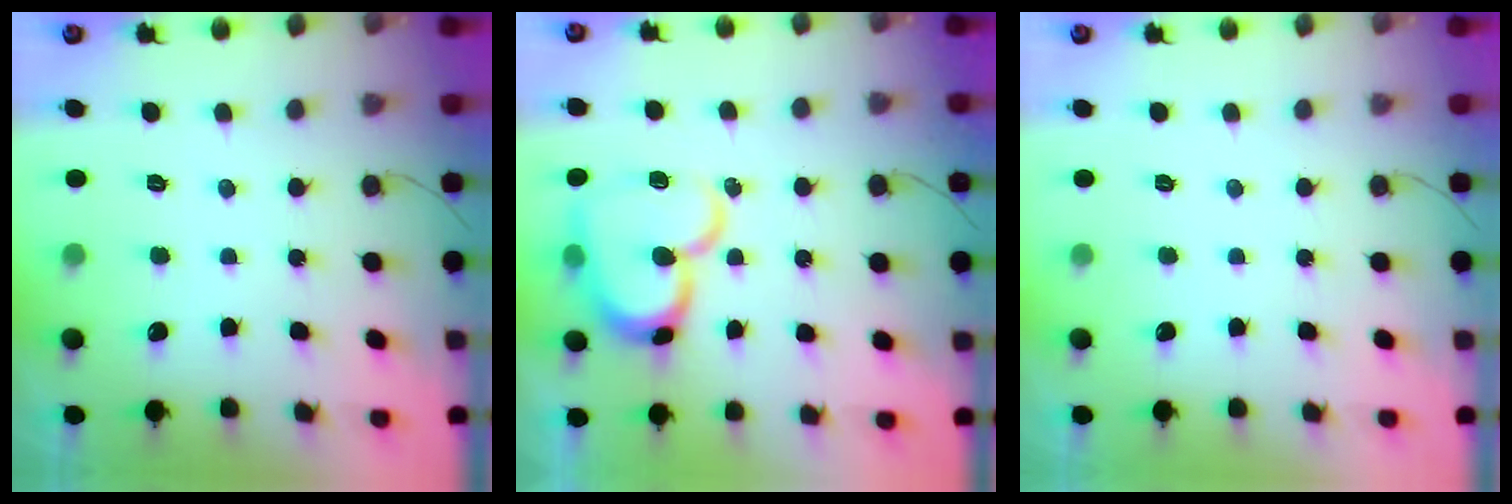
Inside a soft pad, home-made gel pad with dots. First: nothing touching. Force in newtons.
{"total": 16.1, "press": 16.1, "slide": 1.5}
{"total": 0.0}